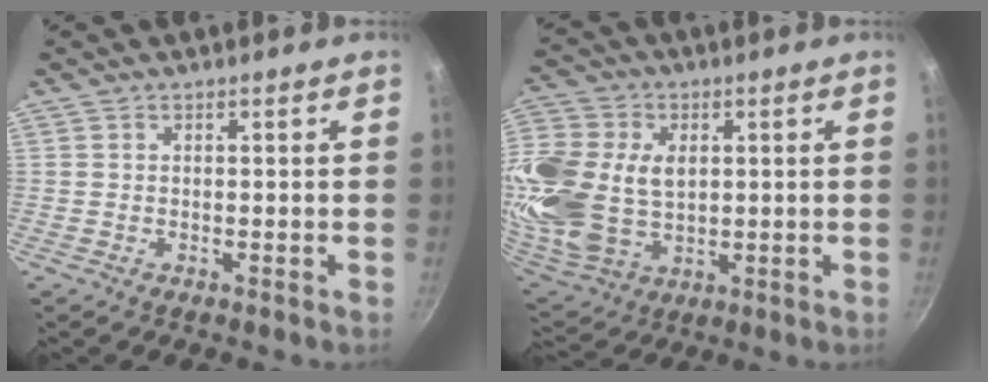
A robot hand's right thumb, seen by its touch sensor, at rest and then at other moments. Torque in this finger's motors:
{"motor_torque": [1.58, 2.99, 0.54, -0.27, 0.24]}